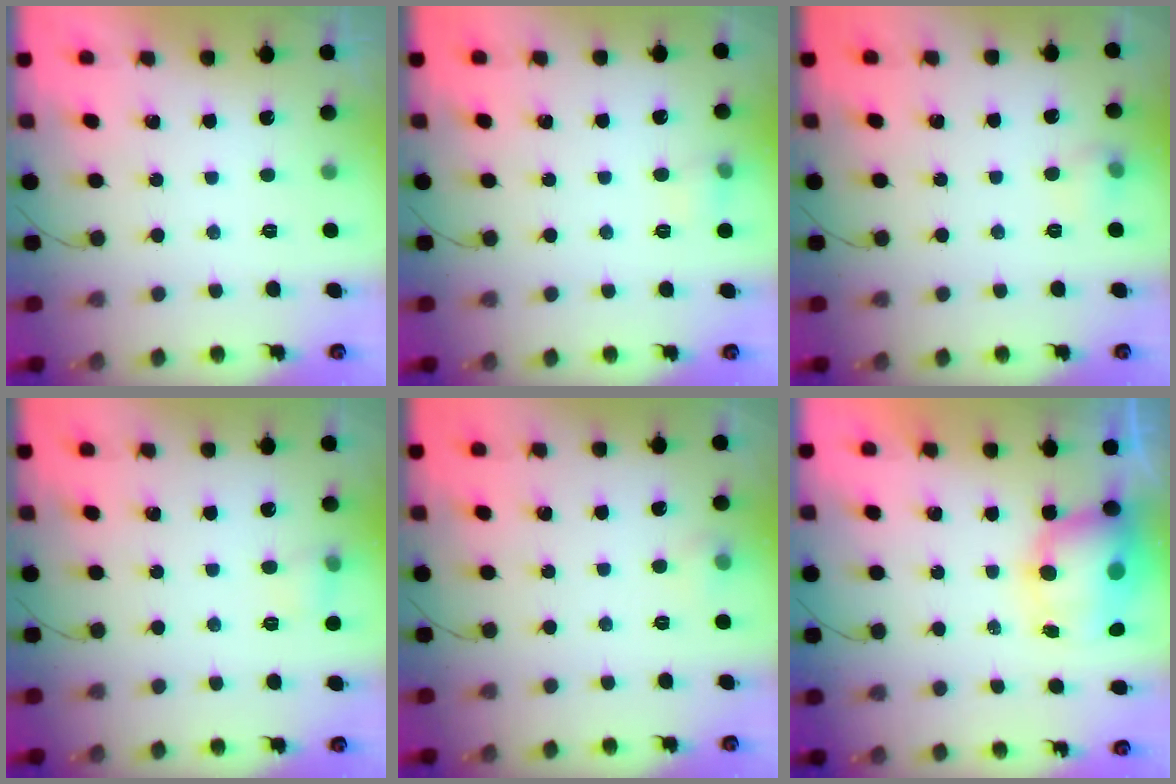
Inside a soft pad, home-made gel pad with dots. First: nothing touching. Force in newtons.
{"total": 5.5, "press": 5.3, "slide": 1.4}
{"total": 5.8, "press": 5.6, "slide": 1.4}
{"total": 5.2, "press": 4.9, "slide": 1.5}
{"total": 4.6, "press": 4.4, "slide": 1.3}
{"total": 10.4, "press": 10.0, "slide": 2.8}